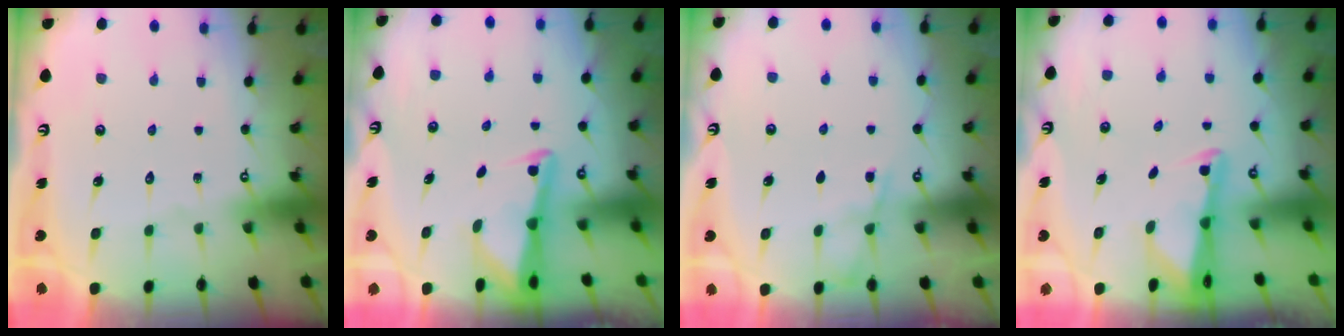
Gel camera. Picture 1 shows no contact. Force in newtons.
{"total": 3.0, "press": 3.0, "slide": 0.4}
{"total": 3.5, "press": 3.5, "slide": 0.6}
{"total": 2.0, "press": 2.0, "slide": 0.3}